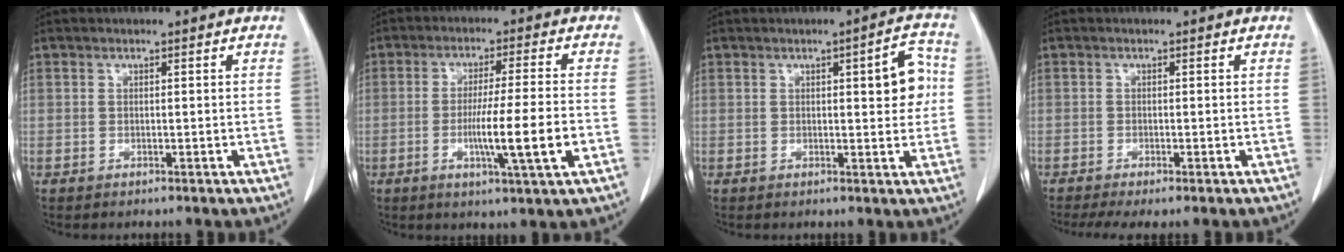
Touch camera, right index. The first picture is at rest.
{"total": 9.7, "force": [-2.5, -0.7, 9.4], "torque": [-0.161, -0.016, -0.045]}
{"total": 5.9, "force": [0.9, 1.6, 5.6], "torque": [-0.067, 0.010, 0.010]}
{"total": 3.8, "force": [-2.7, 0.7, 2.6], "torque": [-0.046, -0.011, -0.045]}